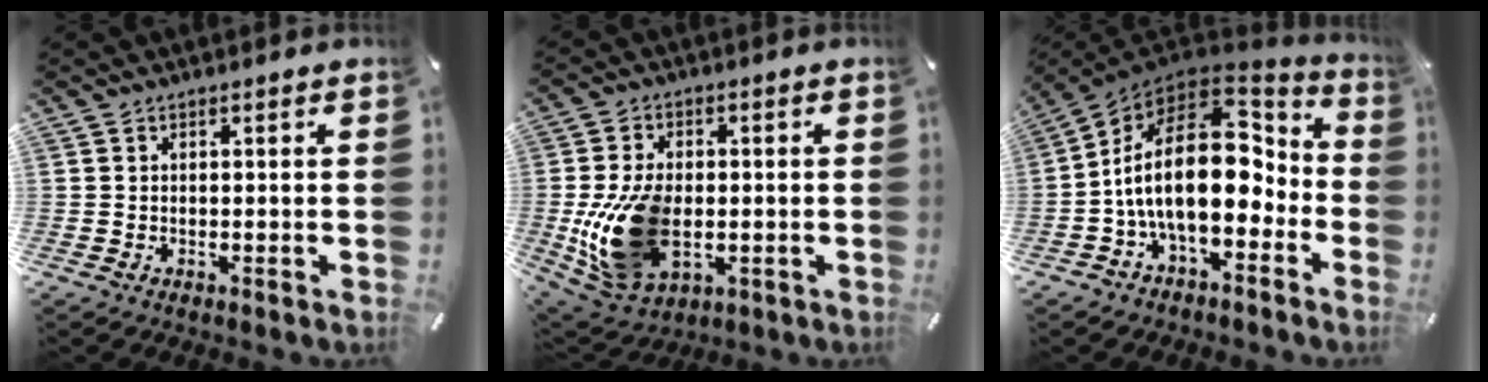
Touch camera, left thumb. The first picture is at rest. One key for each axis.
{"total": 16.8, "fx": -2.6, "fy": 11.0, "fz": 12.4, "tx": -0.265, "ty": -0.002, "tz": -0.043}
{"total": 22.5, "fx": -0.2, "fy": 12.4, "fz": 18.8, "tx": -0.347, "ty": -0.007, "tz": -0.001}